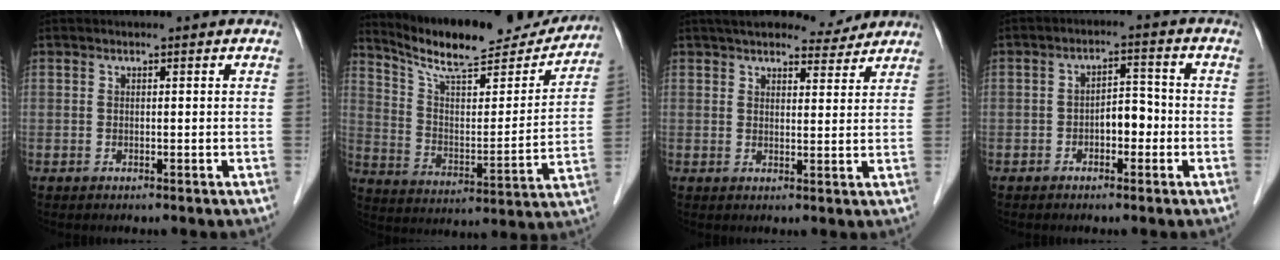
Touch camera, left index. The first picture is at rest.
{"total": 19.7, "force": [18.2, 3.3, 6.9], "torque": [-0.116, -0.022, 0.273]}
{"total": 8.8, "force": [7.9, 2.1, 3.1], "torque": [-0.037, 0.010, 0.104]}
{"total": 3.9, "force": [-1.3, 2.0, 3.1], "torque": [-0.048, 0.017, -0.023]}